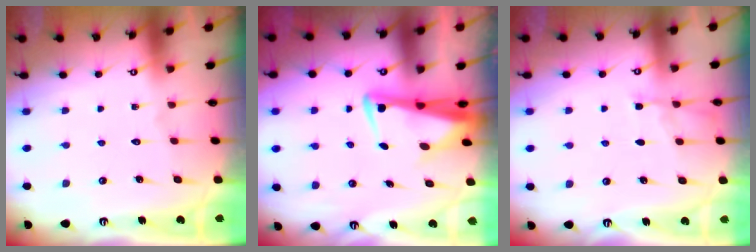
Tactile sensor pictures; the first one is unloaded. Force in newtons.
{"total": 4.0, "press": 3.8, "slide": 1.1}
{"total": 5.9, "press": 5.9, "slide": 0.6}